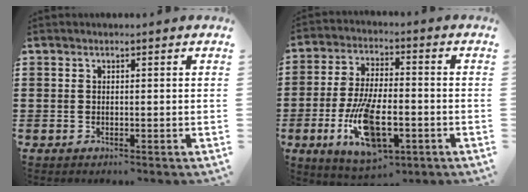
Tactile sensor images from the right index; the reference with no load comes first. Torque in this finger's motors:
{"motor_torque": [2.14, 0.00, 1.05, 0.21]}